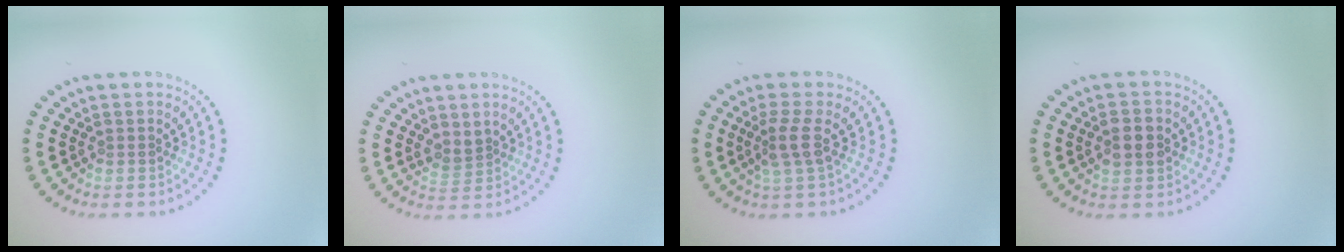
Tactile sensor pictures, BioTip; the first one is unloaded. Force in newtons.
{"total": 1.5, "press": 1.1, "slide": 1.1}
{"total": 2.3, "press": 1.6, "slide": 1.7}
{"total": 3.0, "press": 3.0, "slide": 0.2}